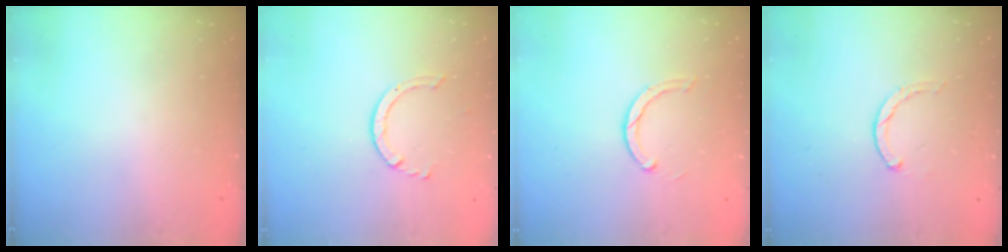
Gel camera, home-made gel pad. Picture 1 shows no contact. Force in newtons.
{"total": 4.4, "press": 4.3, "slide": 0.4}
{"total": 2.9, "press": 2.9, "slide": 0.4}
{"total": 0.6, "press": 0.6, "slide": 0.2}